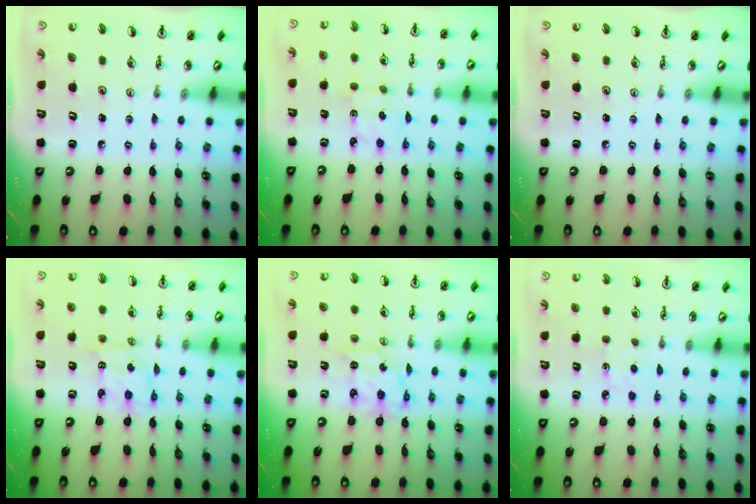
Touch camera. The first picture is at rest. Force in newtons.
{"total": 2.7, "press": 2.7, "slide": 0.5}
{"total": 0.0}
{"total": 2.1, "press": 2.1, "slide": 0.1}
{"total": 5.3, "press": 5.3, "slide": 0.5}
{"total": 2.4, "press": 2.3, "slide": 0.3}